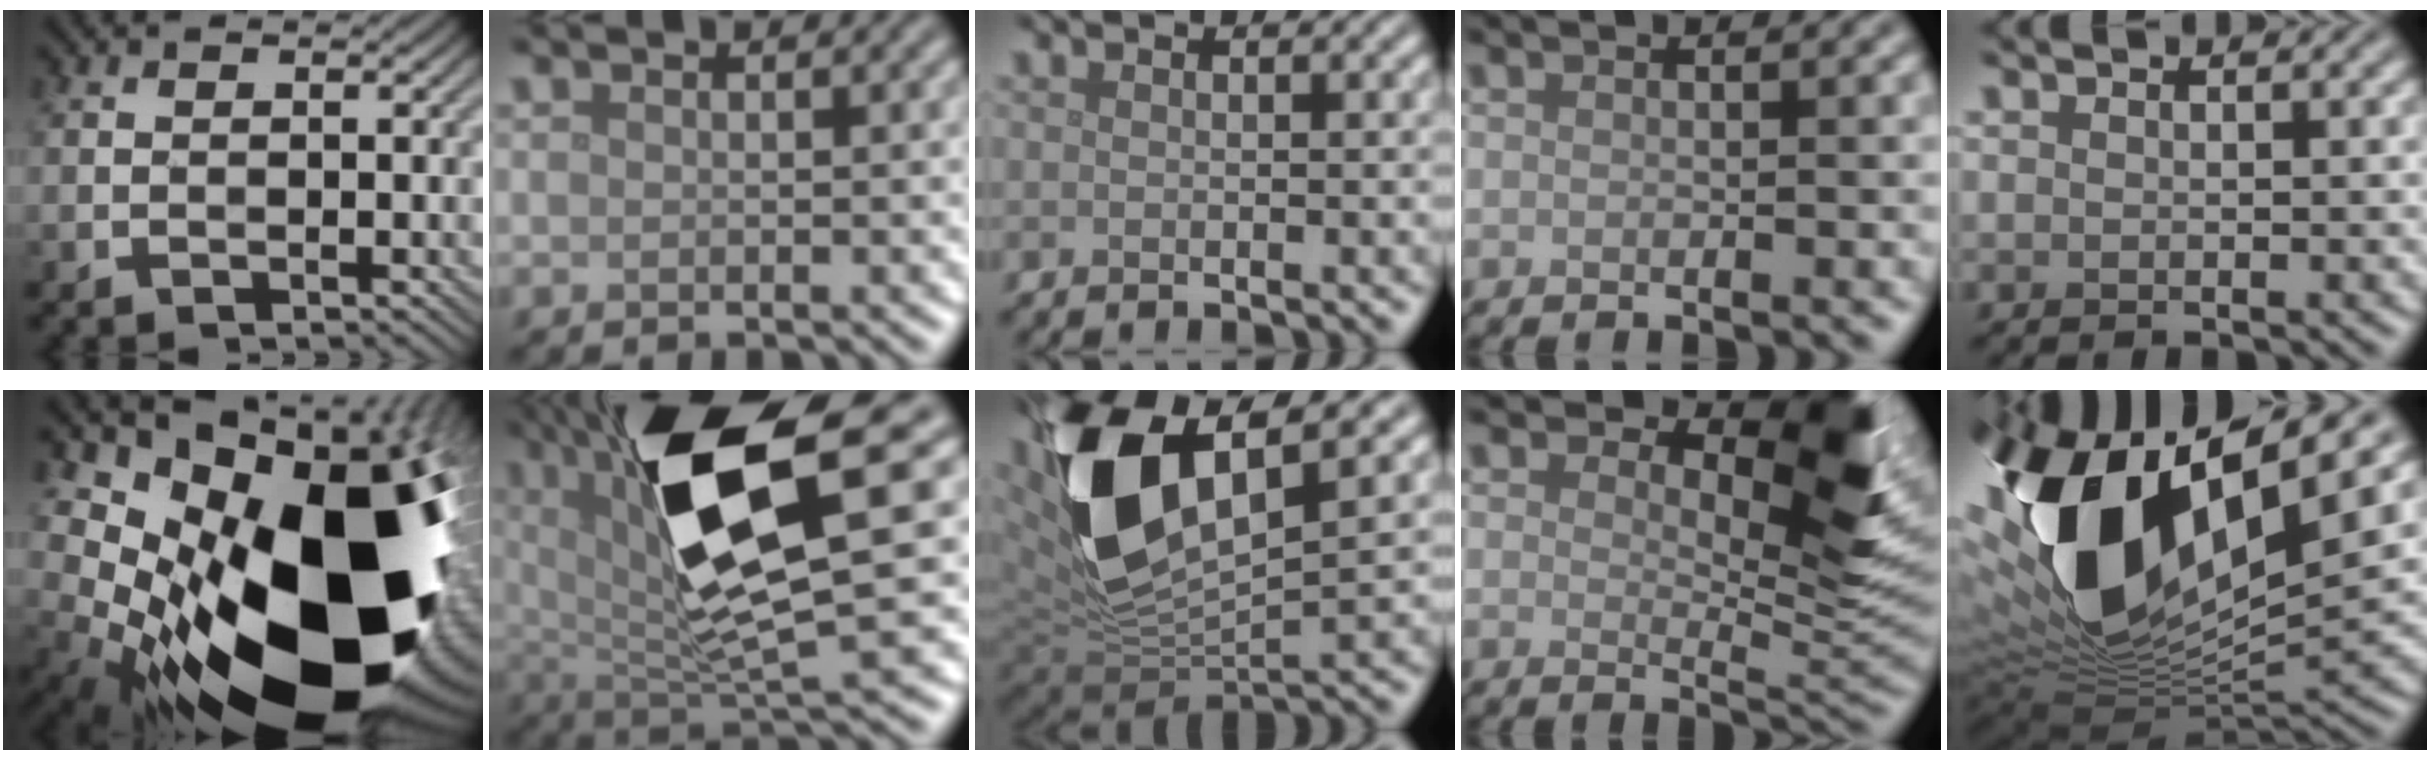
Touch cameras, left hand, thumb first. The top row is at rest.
{"thumb": {"total": 23.3, "force": [-1.0, 14.8, 17.9], "torque": [-0.318, -0.072, 0.018]}, "index": {"total": 12.3, "force": [4.0, 3.2, 11.2], "torque": [-0.195, -0.002, 0.074]}, "middle": {"total": 12.7, "force": [3.5, 6.1, 10.5], "torque": [-0.227, -0.012, 0.075]}, "ring": {"total": 8.6, "force": [3.4, 4.0, 6.8], "torque": [-0.088, -0.008, 0.048]}, "little": {"total": 16.8, "force": [4.4, 8.8, 13.6], "torque": [-0.294, 0.003, 0.079]}}